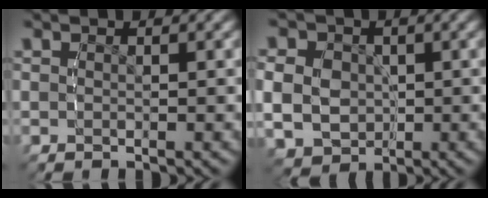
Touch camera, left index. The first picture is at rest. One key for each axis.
{"total": 7.7, "fx": -0.2, "fy": 6.9, "fz": 3.6, "tx": -0.079, "ty": -0.036, "tz": 0.007}